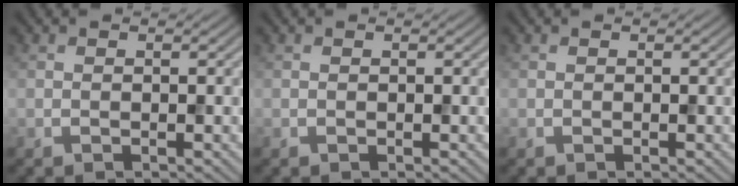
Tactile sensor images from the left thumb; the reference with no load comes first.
{"total": 0.0}
{"total": 0.0}